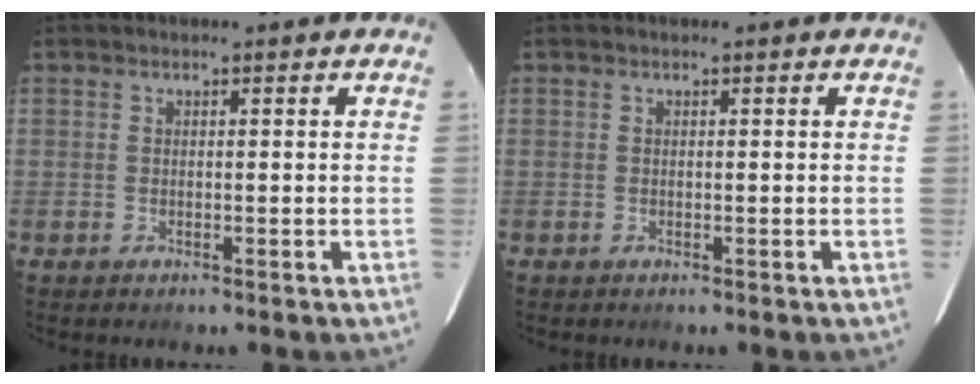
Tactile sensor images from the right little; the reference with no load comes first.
{"total": 0.0}